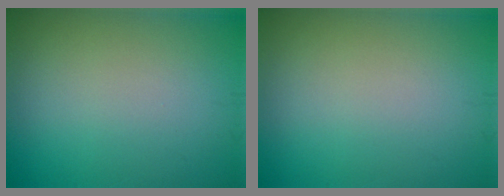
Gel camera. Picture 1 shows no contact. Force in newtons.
{"total": 0.0}